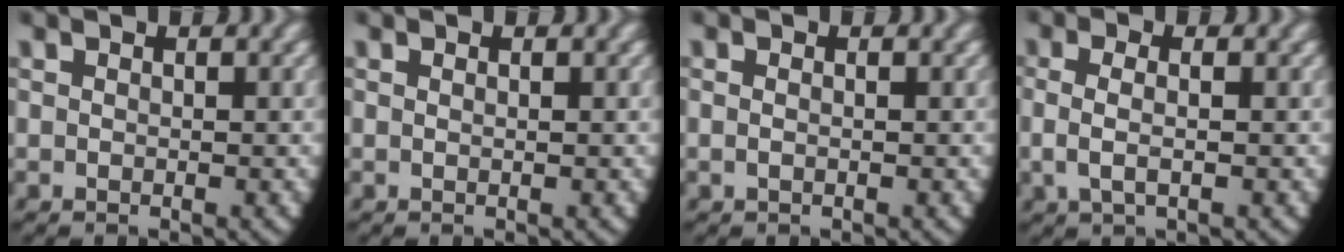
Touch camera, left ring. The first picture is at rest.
{"total": 0.6, "force": [0.1, -0.3, 0.5], "torque": [-0.011, -0.002, 0.002]}
{"total": 0.6, "force": [-0.2, 0.1, 0.6], "torque": [-0.018, -0.005, -0.001]}
{"total": 2.8, "force": [-0.1, 1.3, 2.4], "torque": [-0.063, -0.008, 0.005]}